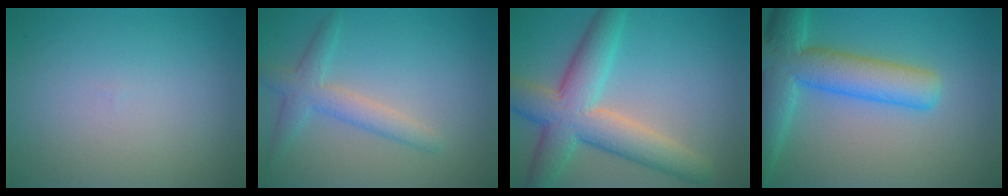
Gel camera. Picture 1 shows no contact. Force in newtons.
{"total": 3.1, "press": 3.0, "slide": 0.1}
{"total": 7.9, "press": 7.9, "slide": 0.3}
{"total": 8.1, "press": 8.1, "slide": 0.4}